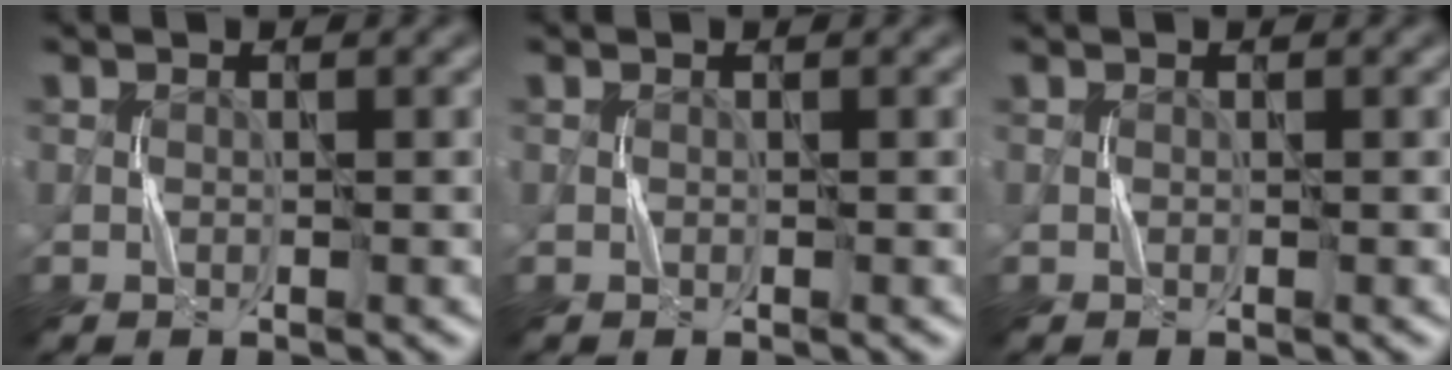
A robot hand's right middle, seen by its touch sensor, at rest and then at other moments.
{"total": 0.0}
{"total": 0.0}